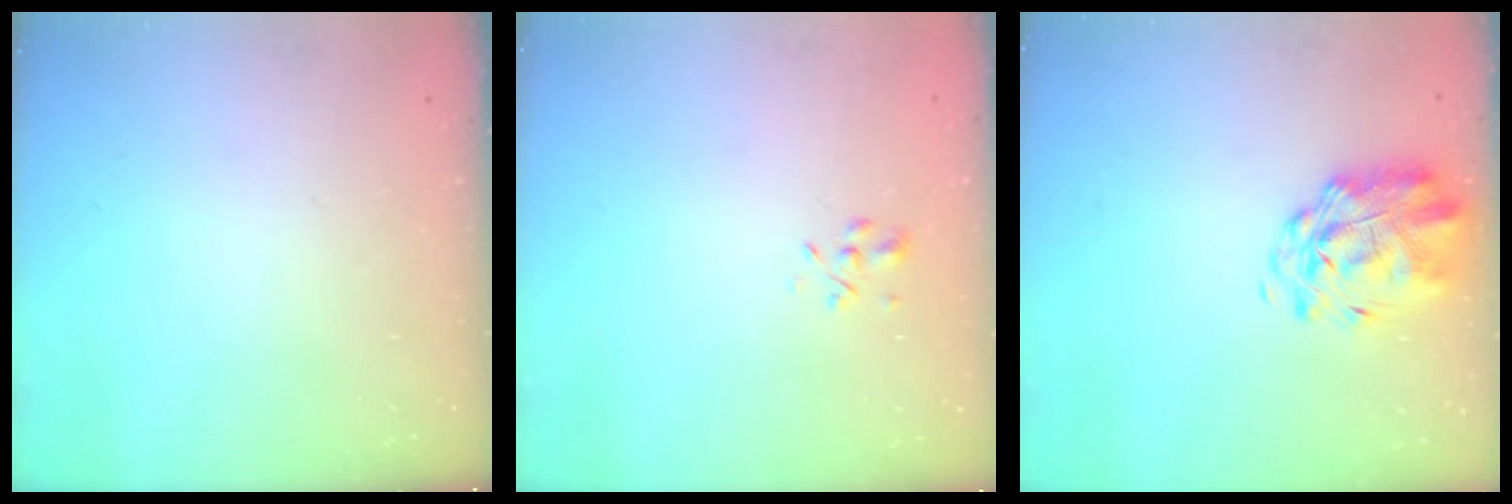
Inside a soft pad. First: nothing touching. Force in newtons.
{"total": 2.6, "press": 2.4, "slide": 1.0}
{"total": 3.3, "press": 2.8, "slide": 1.7}